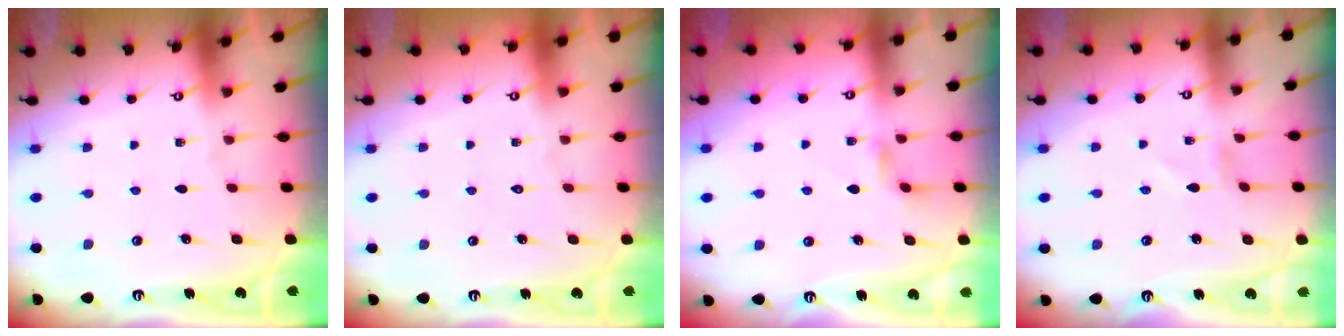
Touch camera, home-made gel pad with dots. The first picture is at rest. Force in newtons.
{"total": 1.7, "press": 1.7, "slide": 0.1}
{"total": 2.1, "press": 2.1, "slide": 0.3}
{"total": 0.5, "press": 0.5, "slide": 0.2}